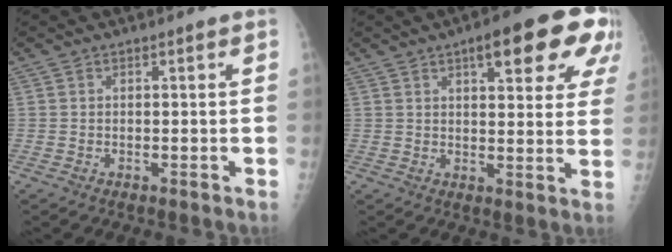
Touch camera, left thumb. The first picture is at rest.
{"total": 16.2, "force": [7.8, 5.2, 13.3], "torque": [-0.142, -0.008, 0.095]}